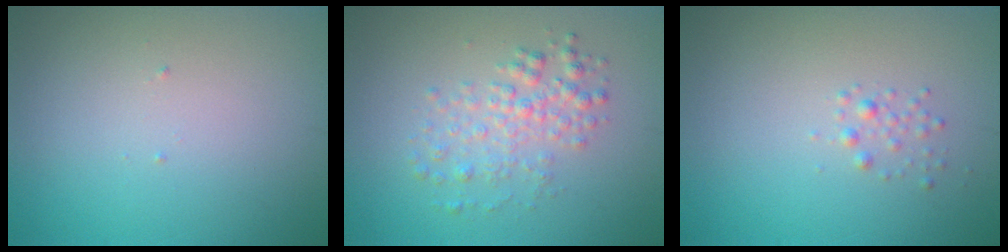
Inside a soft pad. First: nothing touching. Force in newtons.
{"total": 2.7, "press": 2.7, "slide": 0.0}
{"total": 0.9, "press": 0.9, "slide": 0.0}